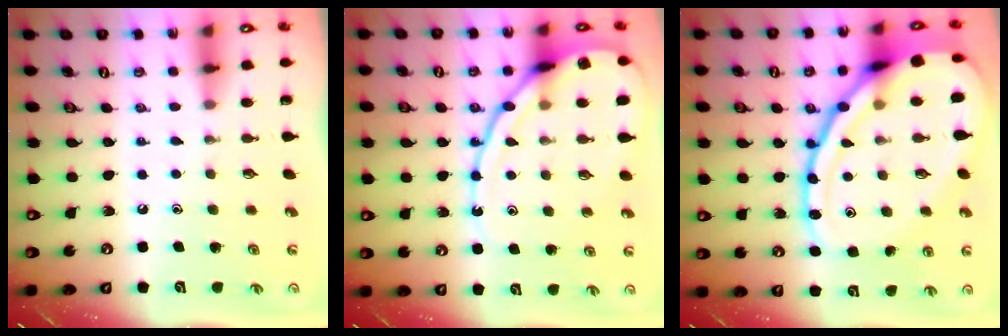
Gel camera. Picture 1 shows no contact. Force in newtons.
{"total": 14.4, "press": 14.3, "slide": 1.4}
{"total": 25.0, "press": 24.9, "slide": 2.2}